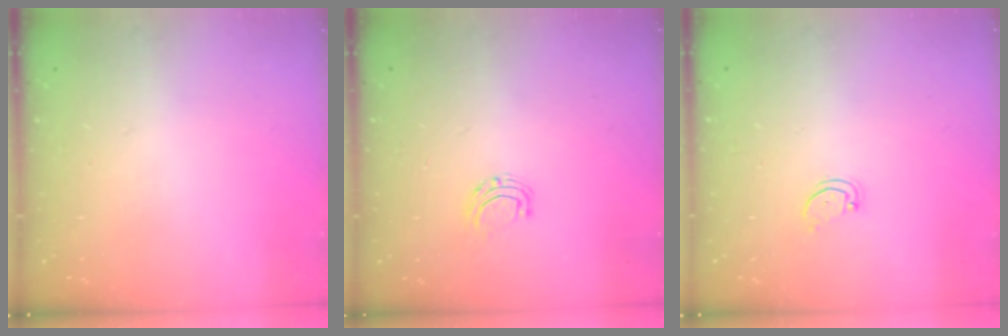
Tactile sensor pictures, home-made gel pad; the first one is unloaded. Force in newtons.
{"total": 4.5, "press": 4.5, "slide": 0.4}
{"total": 1.5, "press": 1.5, "slide": 0.1}